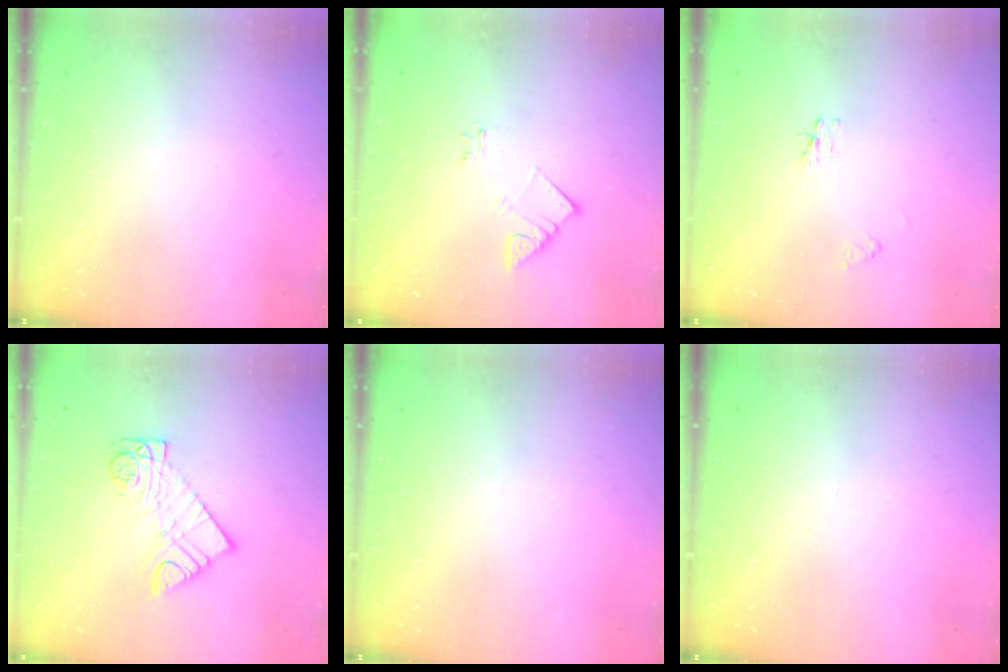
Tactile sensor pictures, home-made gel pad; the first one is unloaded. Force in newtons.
{"total": 3.5, "press": 3.5, "slide": 0.2}
{"total": 2.3, "press": 2.3, "slide": 0.3}
{"total": 10.5, "press": 10.4, "slide": 0.9}
{"total": 0.0}
{"total": 0.0}